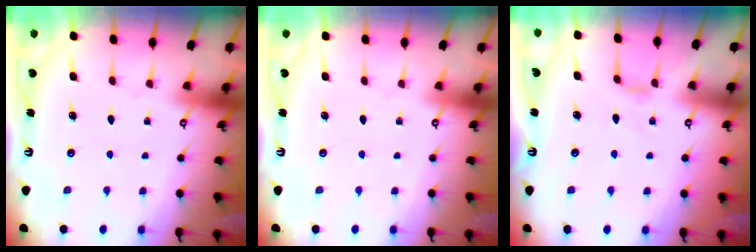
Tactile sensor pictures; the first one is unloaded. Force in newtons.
{"total": 0.0}
{"total": 1.9, "press": 1.8, "slide": 0.5}